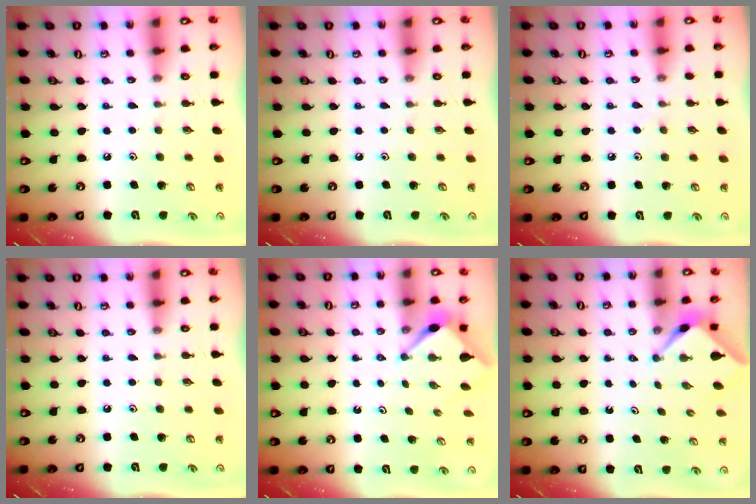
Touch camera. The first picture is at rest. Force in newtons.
{"total": 0.0}
{"total": 4.2, "press": 4.2, "slide": 0.6}
{"total": 0.0}
{"total": 2.9, "press": 2.9, "slide": 0.3}
{"total": 2.3, "press": 2.3, "slide": 0.3}